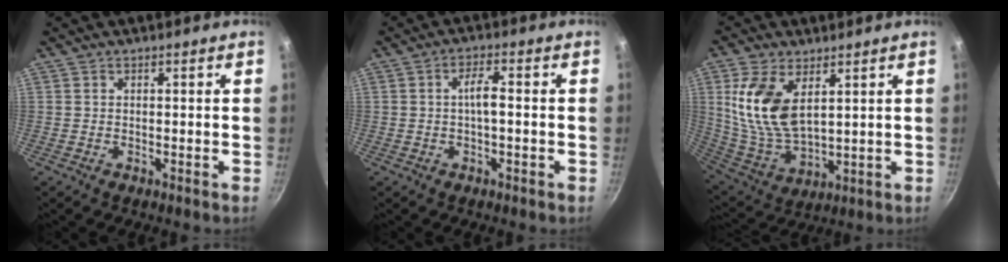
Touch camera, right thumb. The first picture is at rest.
{"total": 3.8, "force": [-0.3, 1.0, 3.7], "torque": [-0.072, 0.015, -0.007]}
{"total": 14.3, "force": [4.6, 7.8, 11.1], "torque": [-0.214, -0.030, 0.103]}